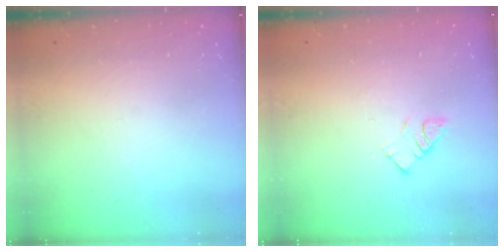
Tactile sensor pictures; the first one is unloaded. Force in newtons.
{"total": 3.6, "press": 3.6, "slide": 0.4}